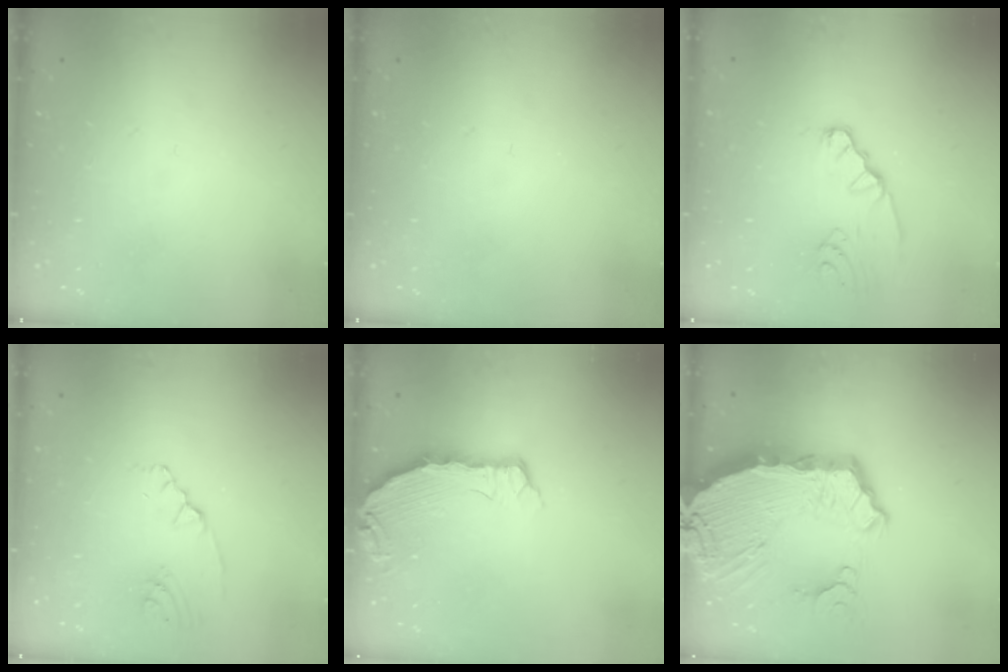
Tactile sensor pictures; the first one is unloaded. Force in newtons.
{"total": 0.0}
{"total": 2.3, "press": 2.2, "slide": 0.3}
{"total": 2.4, "press": 2.1, "slide": 1.2}
{"total": 7.5, "press": 5.6, "slide": 5.0}
{"total": 14.7, "press": 14.2, "slide": 3.8}